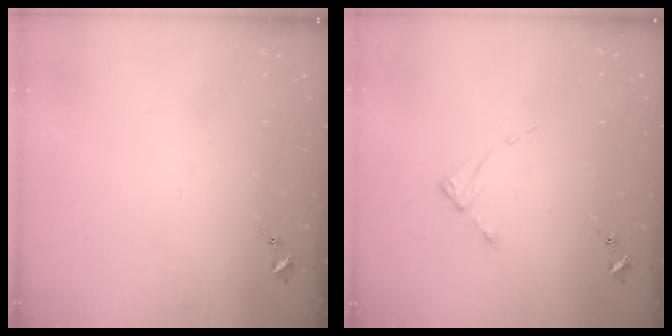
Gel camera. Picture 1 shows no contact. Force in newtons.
{"total": 2.6, "press": 2.6, "slide": 0.4}